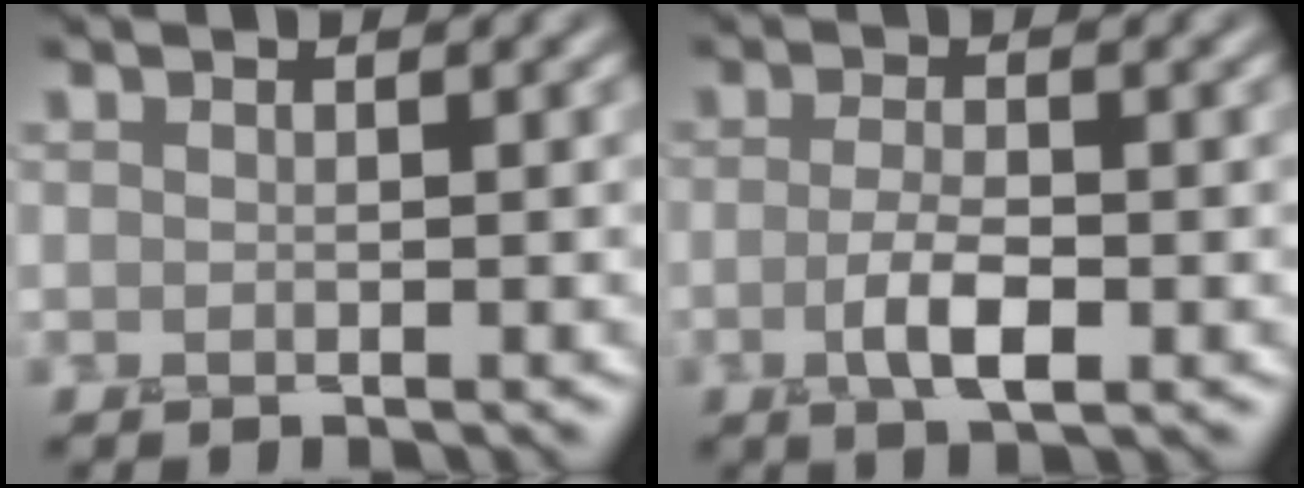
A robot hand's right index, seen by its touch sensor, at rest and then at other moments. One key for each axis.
{"total": 3.0, "fx": -1.1, "fy": 1.0, "fz": 2.7, "tx": -0.058, "ty": -0.005, "tz": -0.022}